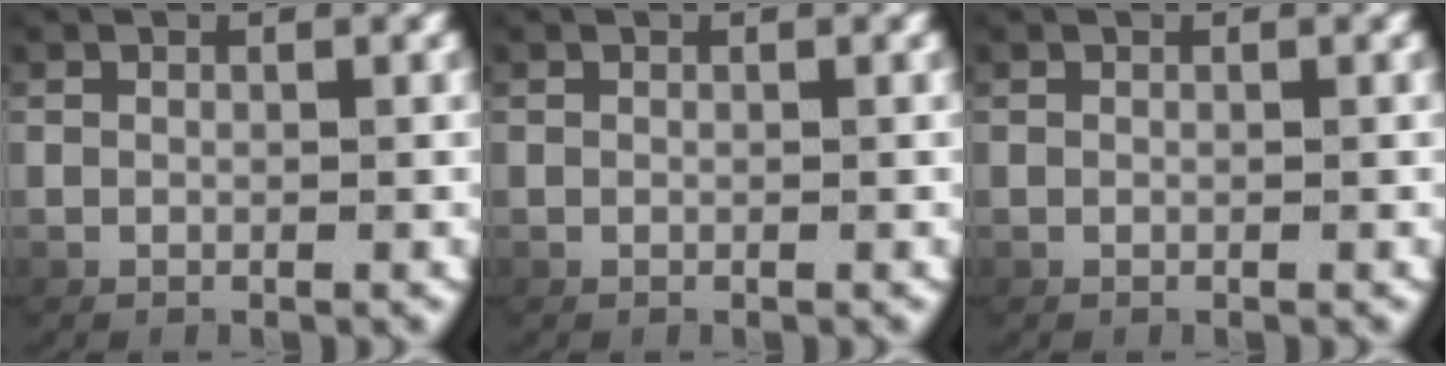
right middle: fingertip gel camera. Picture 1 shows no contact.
{"total": 0.0}
{"total": 0.0}